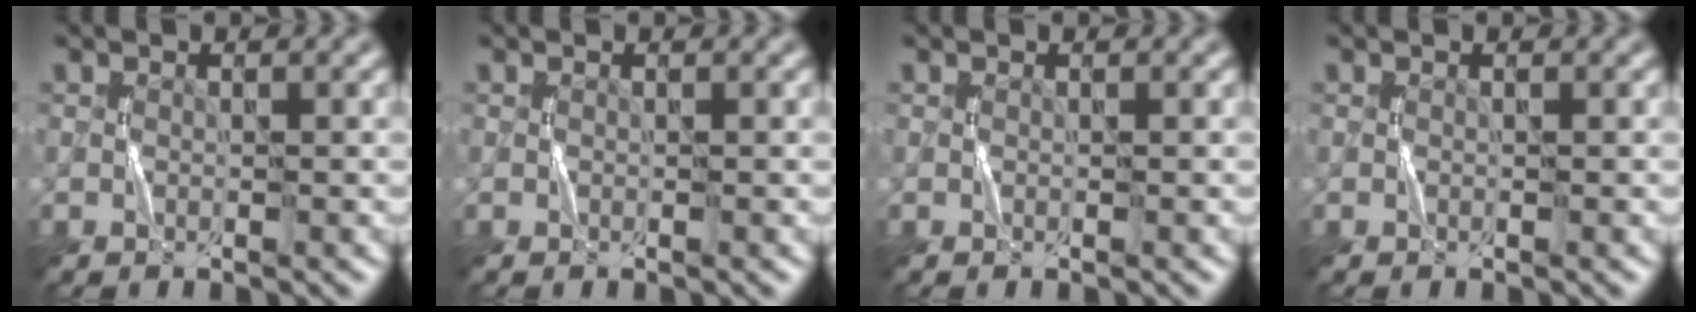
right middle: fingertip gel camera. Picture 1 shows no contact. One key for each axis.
{"total": 0.0}
{"total": 0.0}
{"total": 0.0}